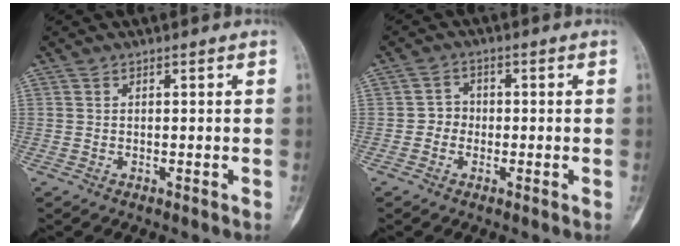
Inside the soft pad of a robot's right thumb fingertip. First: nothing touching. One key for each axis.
{"total": 2.9, "fx": -0.6, "fy": 2.7, "fz": 1.0, "tx": 0.009, "ty": 0.010, "tz": -0.021}